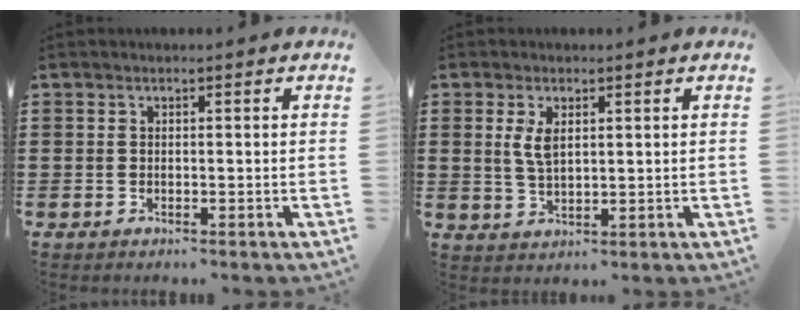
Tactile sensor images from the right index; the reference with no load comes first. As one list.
[{"total": 3.8, "force": [1.2, 1.7, 3.1], "torque": [-0.068, 0.006, 0.020]}]